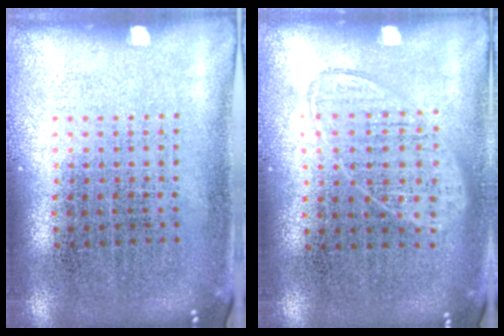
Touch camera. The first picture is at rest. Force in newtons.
{"total": 0.9, "press": 0.9, "slide": 0.4}